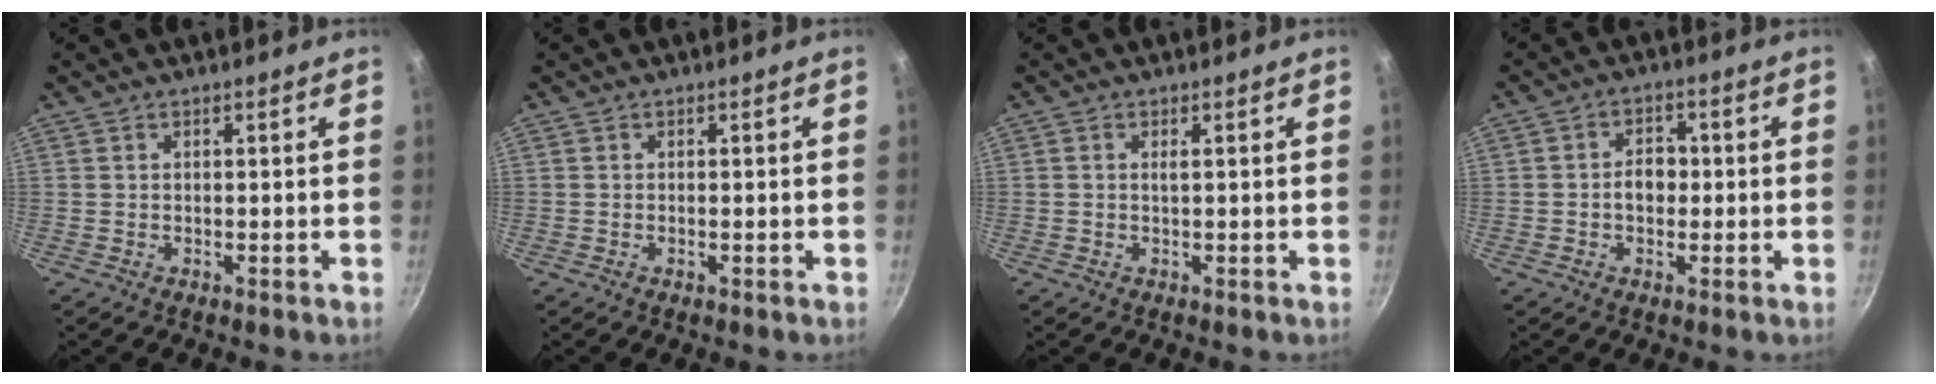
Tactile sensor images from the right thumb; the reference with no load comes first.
{"total": 0.5, "force": [-0.2, 0.2, 0.5], "torque": [-0.006, 0.001, -0.004]}
{"total": 0.7, "force": [0.1, 0.1, 0.7], "torque": [-0.015, 0.000, 0.002]}
{"total": 4.6, "force": [-0.4, 3.5, 2.9], "torque": [-0.019, 0.013, -0.010]}